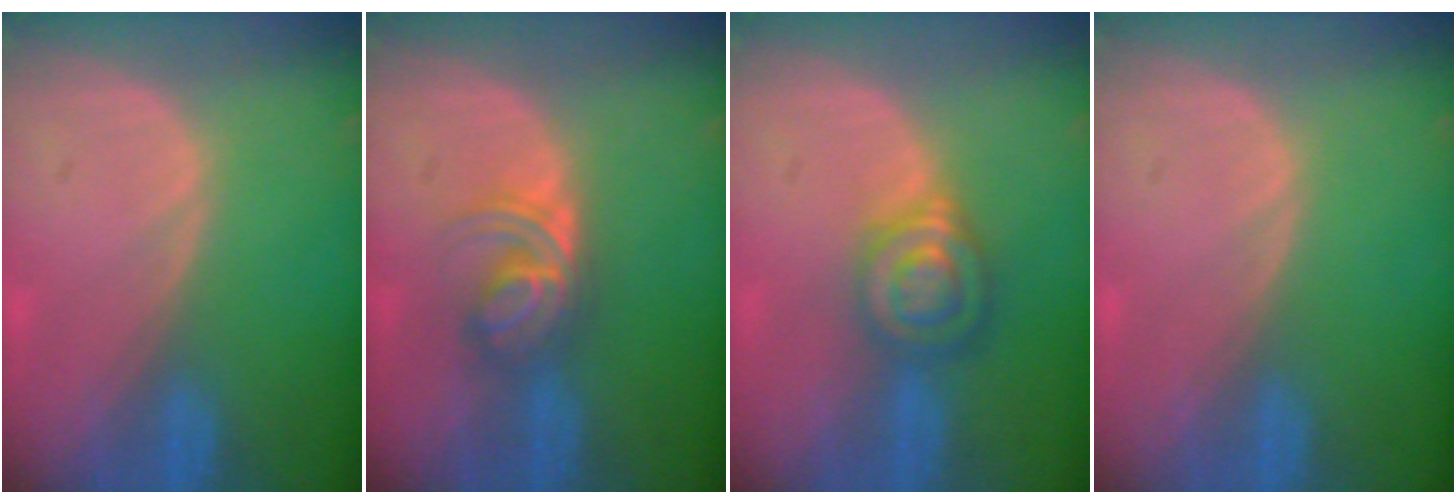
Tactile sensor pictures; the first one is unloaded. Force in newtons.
{"total": 5.9, "press": 5.2, "slide": 2.9}
{"total": 6.5, "press": 5.8, "slide": 2.9}
{"total": 0.0}